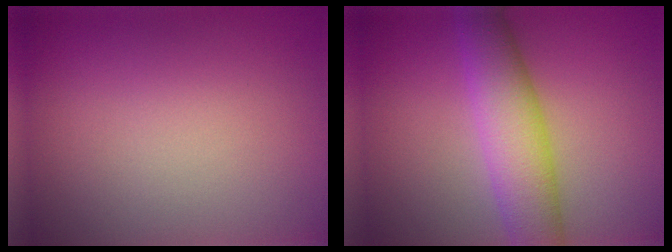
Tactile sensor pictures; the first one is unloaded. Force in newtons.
{"total": 6.2, "press": 6.2, "slide": 0.1}